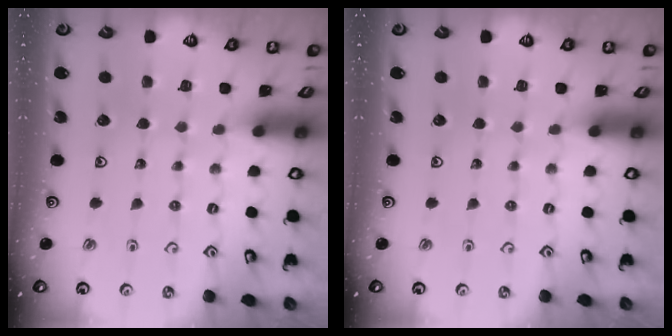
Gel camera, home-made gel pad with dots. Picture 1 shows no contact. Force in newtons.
{"total": 0.0}